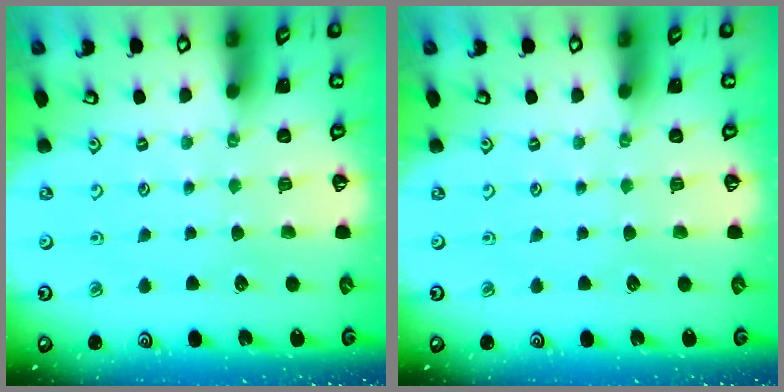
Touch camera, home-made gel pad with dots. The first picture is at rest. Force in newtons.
{"total": 0.0}